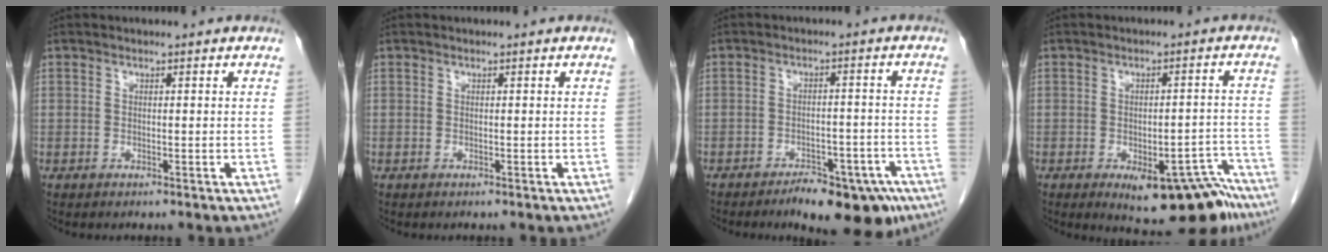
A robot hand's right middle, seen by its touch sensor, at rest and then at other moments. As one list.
[{"total": 0.0}, {"total": 10.8, "force": [-7.9, 4.0, 6.2], "torque": [-0.060, 0.010, -0.112]}, {"total": 12.2, "force": [-8.5, 4.3, 7.6], "torque": [-0.049, 0.020, -0.110]}]